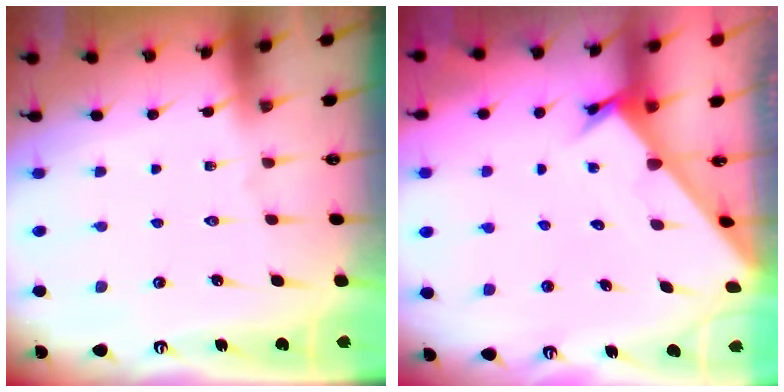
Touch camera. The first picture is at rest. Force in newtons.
{"total": 2.4, "press": 2.4, "slide": 0.1}